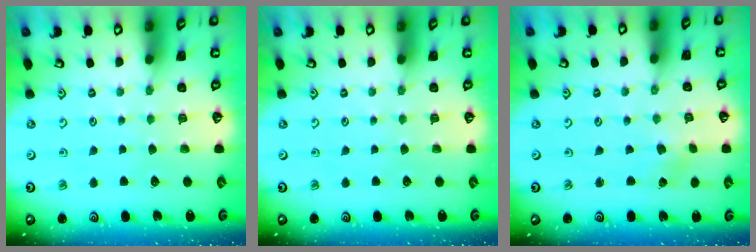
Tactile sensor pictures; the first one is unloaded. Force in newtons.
{"total": 0.0}
{"total": 2.2, "press": 2.2, "slide": 0.2}